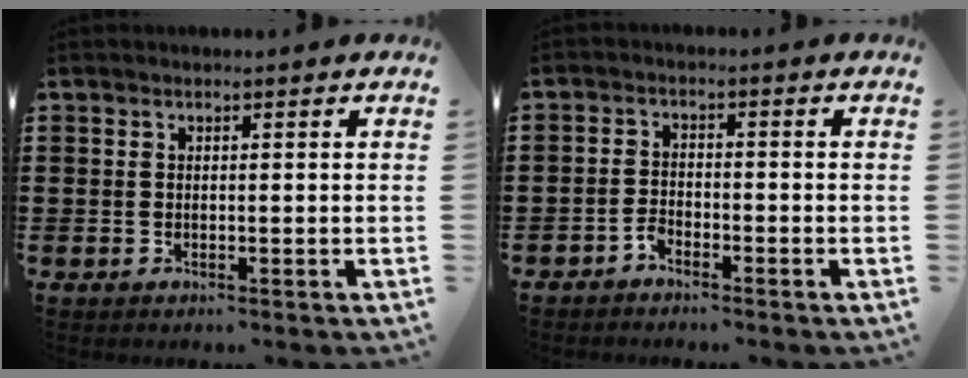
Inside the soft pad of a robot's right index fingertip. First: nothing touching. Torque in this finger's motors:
{"motor_torque": [-0.45, 0.67, 0.00, 0.00]}